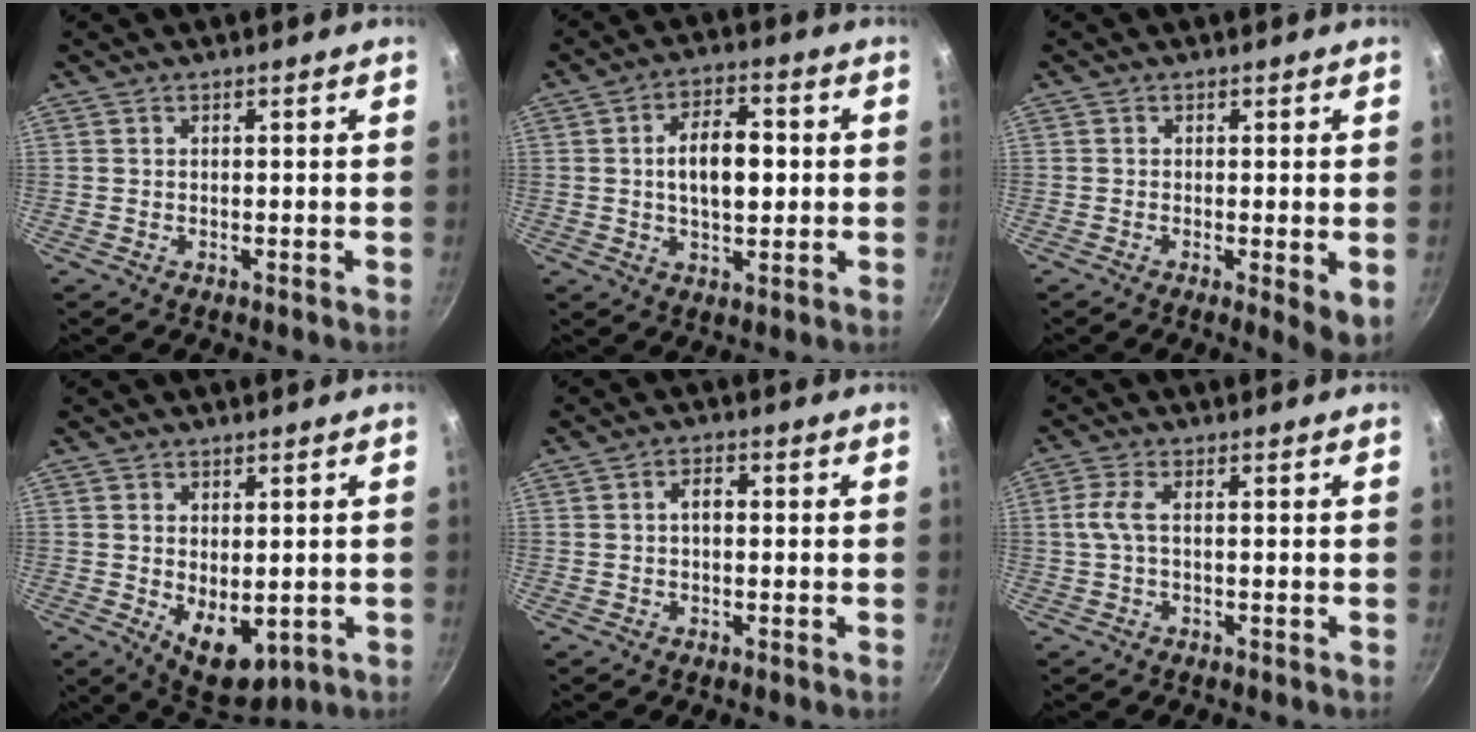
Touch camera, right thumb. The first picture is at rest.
{"total": 9.5, "force": [0.6, 5.0, 8.0], "torque": [-0.115, 0.009, 0.008]}
{"total": 4.6, "force": [-1.1, 0.9, 4.4], "torque": [-0.071, -0.016, -0.019]}
{"total": 9.0, "force": [-2.0, 5.0, 7.3], "torque": [-0.098, -0.011, -0.008]}
{"total": 2.4, "force": [0.0, 1.4, 1.9], "torque": [-0.026, 0.012, -0.004]}
{"total": 3.4, "force": [0.0, 1.2, 3.1], "torque": [-0.087, 0.006, -0.001]}